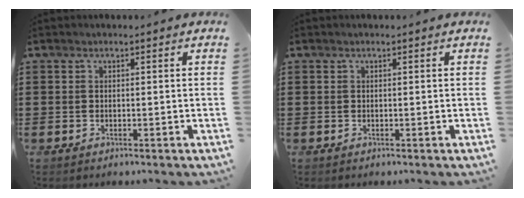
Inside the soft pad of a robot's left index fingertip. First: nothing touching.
{"total": 0.0}